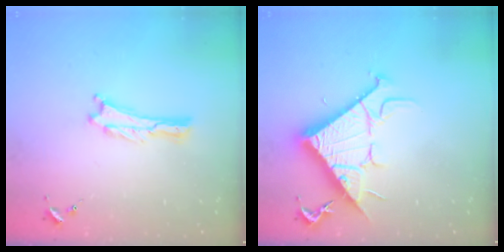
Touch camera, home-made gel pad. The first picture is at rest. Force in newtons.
{"total": 12.4, "press": 12.4, "slide": 0.2}